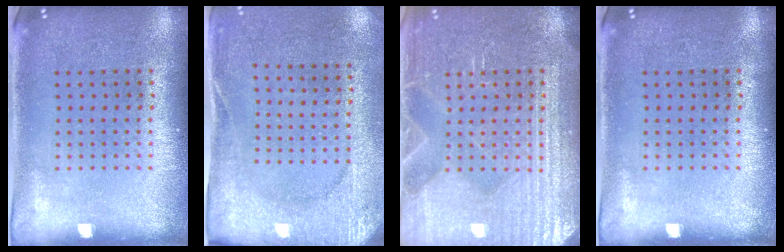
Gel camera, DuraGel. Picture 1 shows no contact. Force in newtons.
{"total": 2.6, "press": 2.4, "slide": 1.0}
{"total": 5.6, "press": 5.5, "slide": 0.9}
{"total": 0.0}